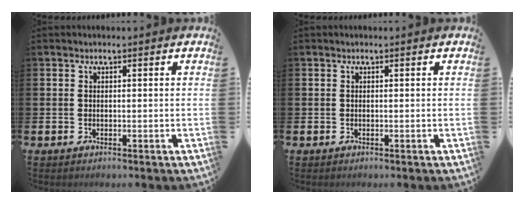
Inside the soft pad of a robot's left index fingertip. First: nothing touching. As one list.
[{"total": 0.0}]